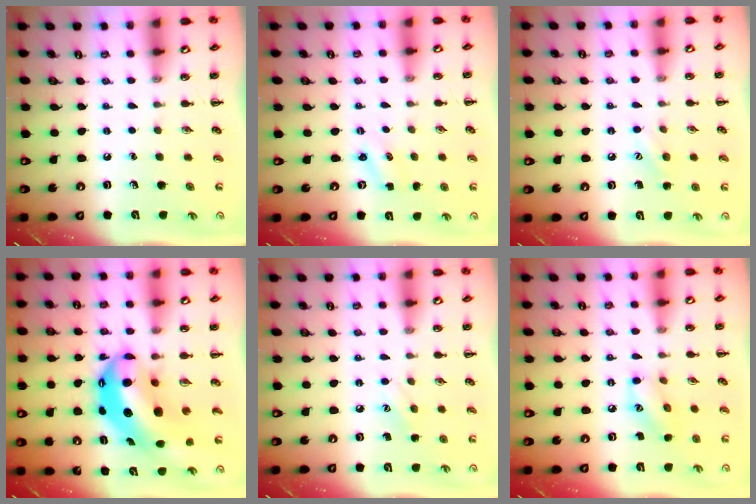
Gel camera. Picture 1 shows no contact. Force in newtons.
{"total": 0.9, "press": 0.8, "slide": 0.3}
{"total": 6.7, "press": 6.6, "slide": 1.5}
{"total": 13.6, "press": 13.3, "slide": 2.8}
{"total": 7.0, "press": 6.8, "slide": 1.5}
{"total": 8.7, "press": 8.7, "slide": 0.3}